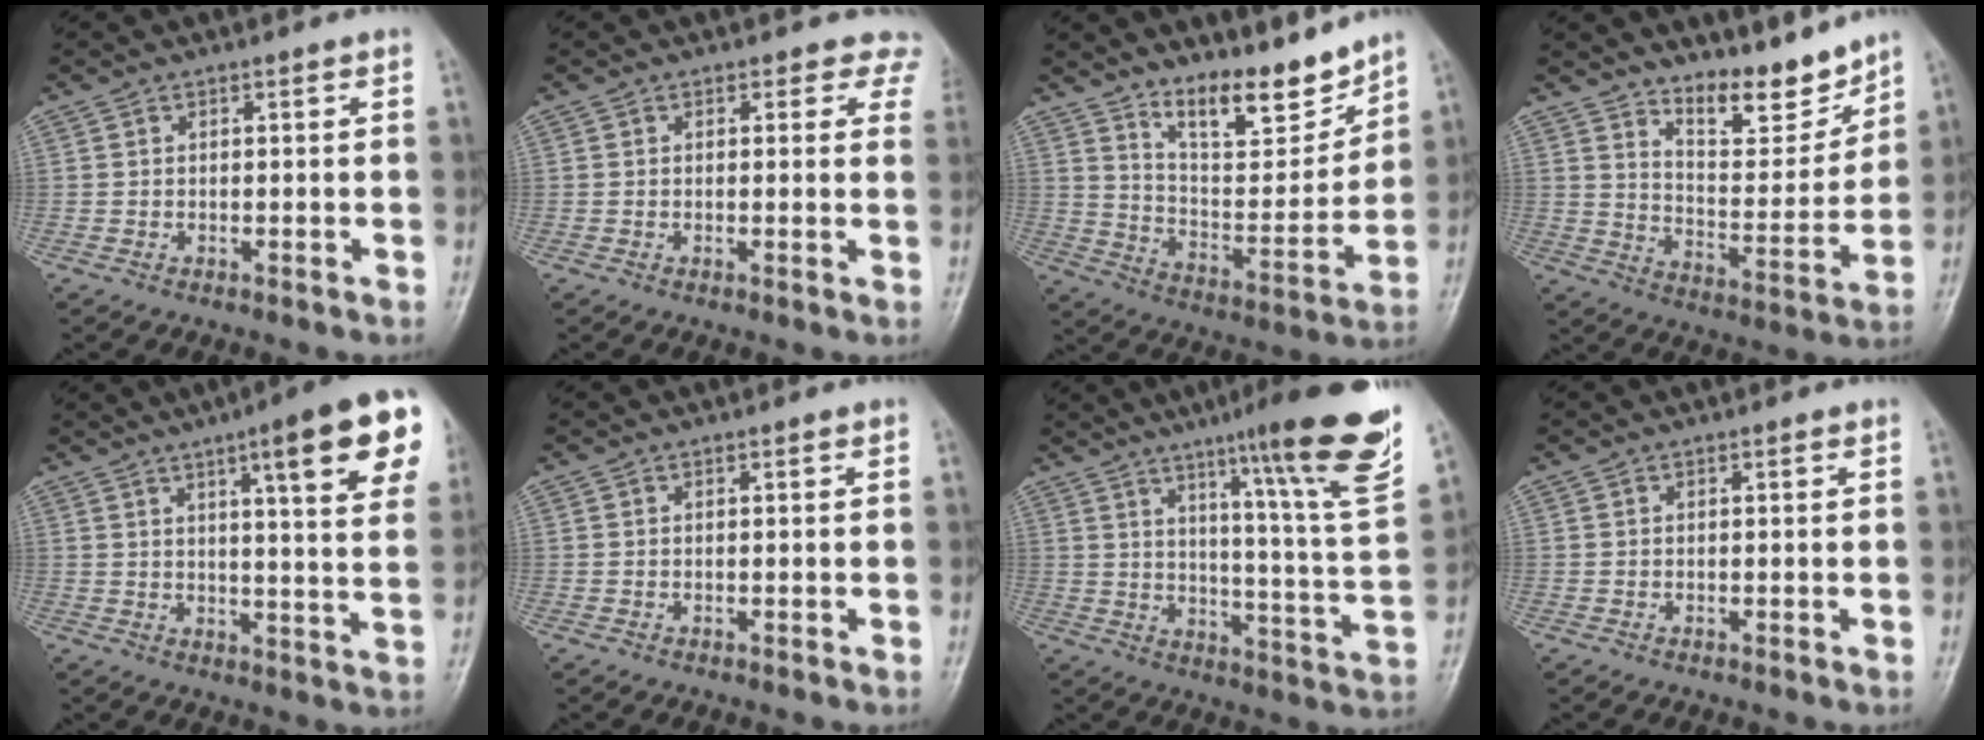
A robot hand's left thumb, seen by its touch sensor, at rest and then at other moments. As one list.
[{"total": 4.4, "force": [3.5, 2.5, 0.9], "torque": [0.032, -0.011, 0.014]}, {"total": 13.1, "force": [10.8, 3.7, 6.5], "torque": [-0.074, -0.085, 0.192]}, {"total": 10.8, "force": [9.2, 3.2, 4.7], "torque": [-0.046, -0.082, 0.162]}, {"total": 17.5, "force": [8.2, 2.9, 15.2], "torque": [-0.173, -0.024, 0.104]}, {"total": 0.0}, {"total": 21.1, "force": [13.3, 0.8, 16.3], "torque": [-0.206, -0.068, 0.184]}, {"total": 0.0}]